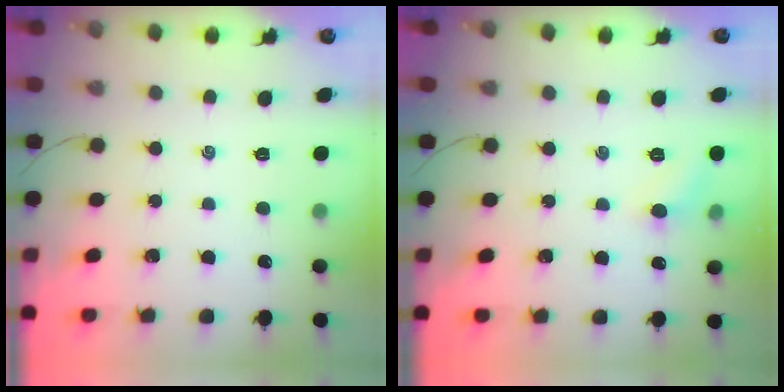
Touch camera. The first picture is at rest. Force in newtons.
{"total": 5.8, "press": 5.5, "slide": 1.9}